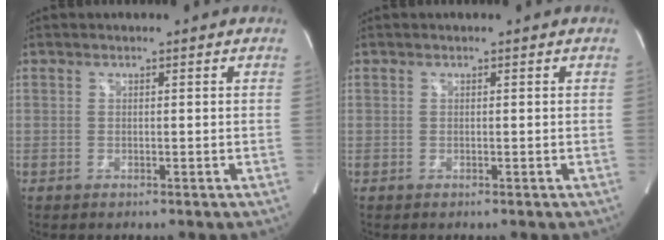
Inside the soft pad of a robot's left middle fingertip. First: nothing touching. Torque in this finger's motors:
{"motor_torque": [0.00, 0.00, 0.00, -0.01]}